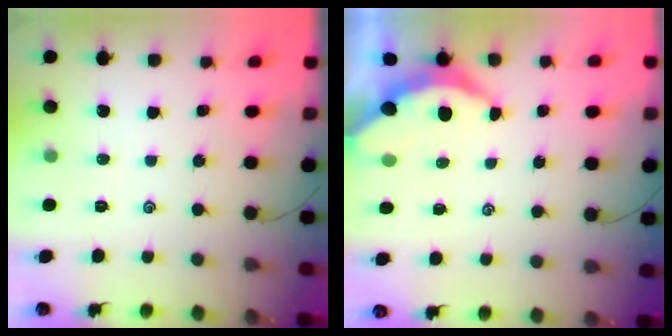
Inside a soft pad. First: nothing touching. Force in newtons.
{"total": 3.5, "press": 3.5, "slide": 0.5}